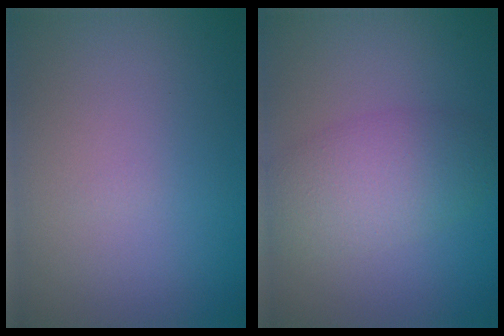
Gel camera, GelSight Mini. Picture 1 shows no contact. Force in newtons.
{"total": 4.4, "press": 4.4, "slide": 0.3}